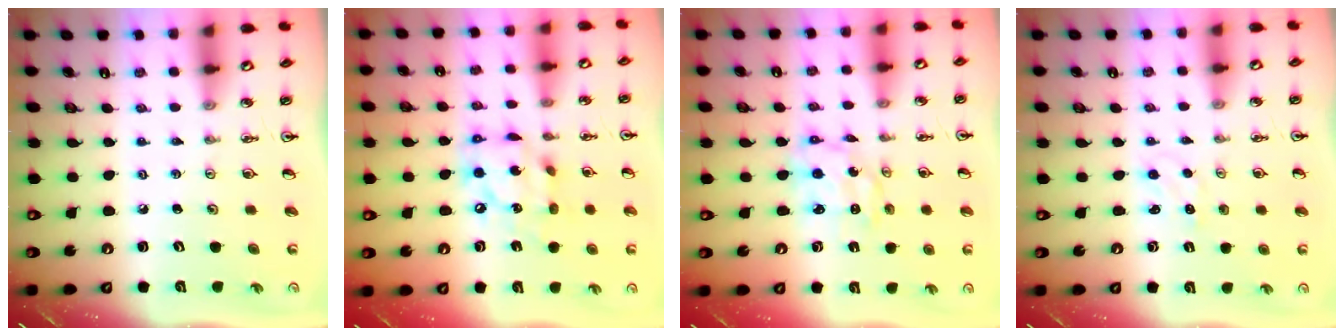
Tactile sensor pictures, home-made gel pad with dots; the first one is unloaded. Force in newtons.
{"total": 14.7, "press": 14.7, "slide": 1.2}
{"total": 5.3, "press": 5.3, "slide": 0.5}
{"total": 1.5, "press": 1.4, "slide": 0.3}